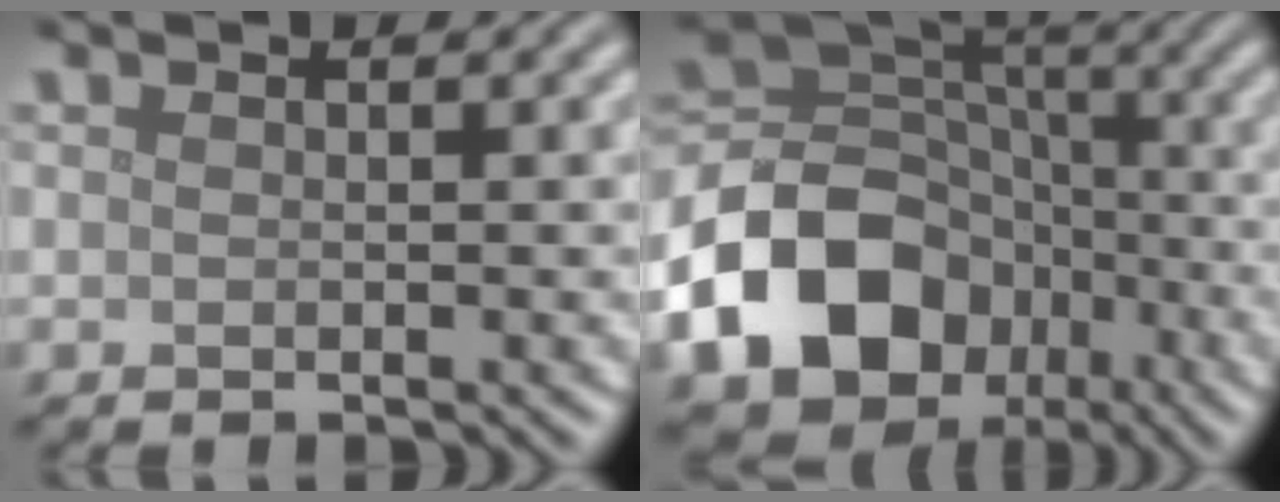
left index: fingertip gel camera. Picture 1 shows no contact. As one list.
[{"total": 15.3, "force": [-7.3, 11.7, 6.7], "torque": [-0.160, -0.014, -0.129]}]